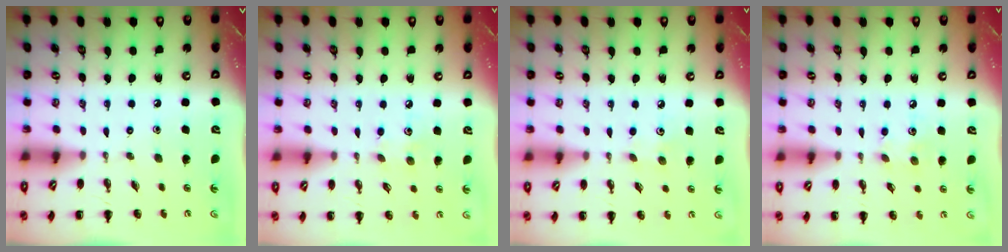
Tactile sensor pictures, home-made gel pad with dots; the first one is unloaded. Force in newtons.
{"total": 4.5, "press": 4.3, "slide": 1.1}
{"total": 3.8, "press": 3.7, "slide": 1.0}
{"total": 5.2, "press": 5.1, "slide": 1.2}